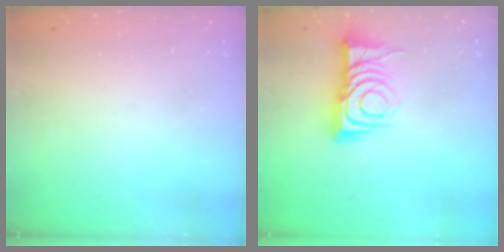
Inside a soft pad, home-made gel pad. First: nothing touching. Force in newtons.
{"total": 11.9, "press": 11.9, "slide": 0.6}